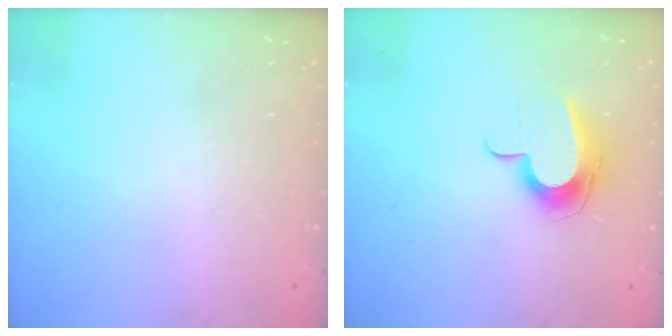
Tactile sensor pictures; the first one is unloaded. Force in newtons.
{"total": 11.8, "press": 11.7, "slide": 0.7}